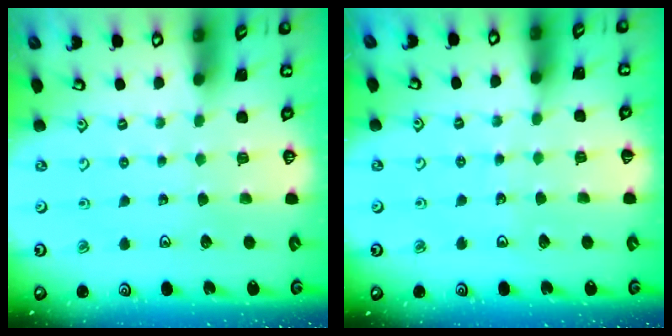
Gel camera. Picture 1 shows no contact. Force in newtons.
{"total": 2.8, "press": 2.8, "slide": 0.3}